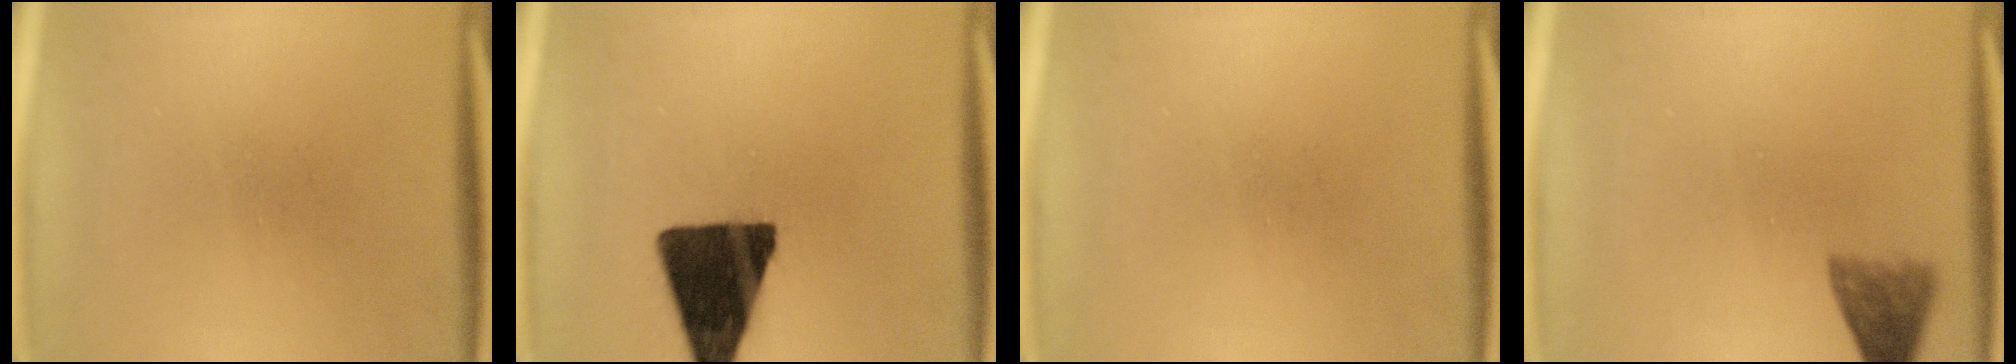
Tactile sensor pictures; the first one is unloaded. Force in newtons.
{"total": 16.9}
{"total": 0.0}
{"total": 3.8}